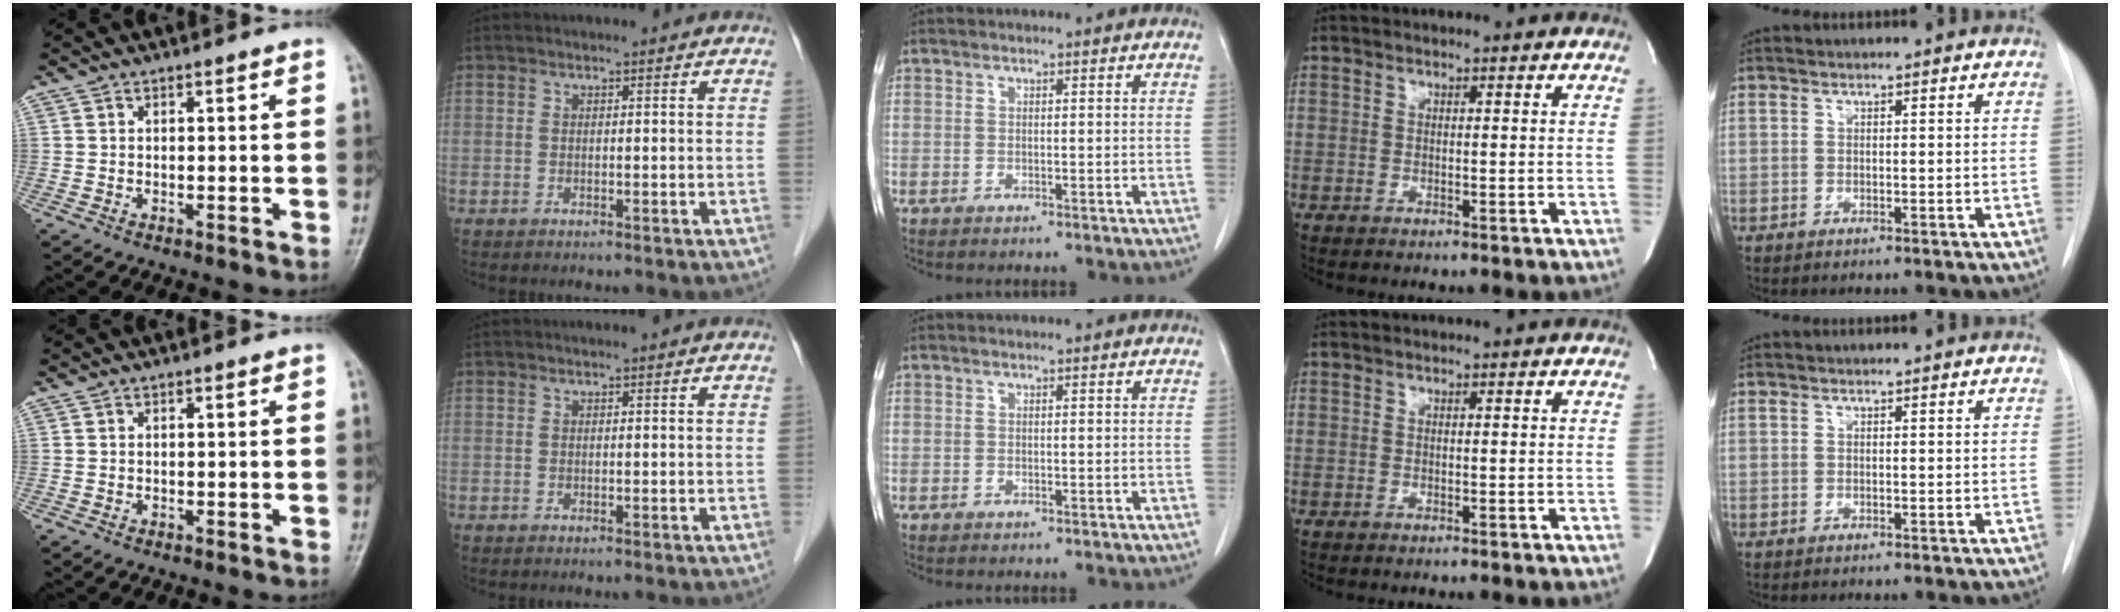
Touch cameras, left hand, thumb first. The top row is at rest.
{}